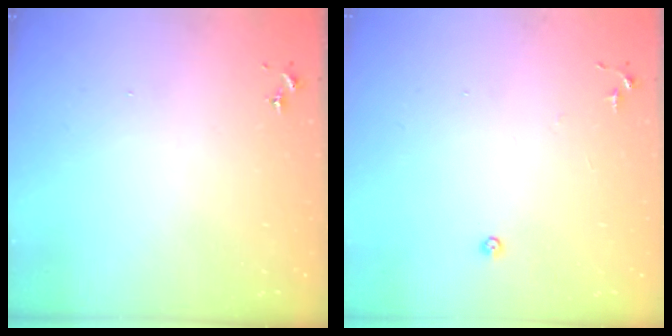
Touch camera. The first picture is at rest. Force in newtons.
{"total": 5.5, "press": 5.5, "slide": 0.5}